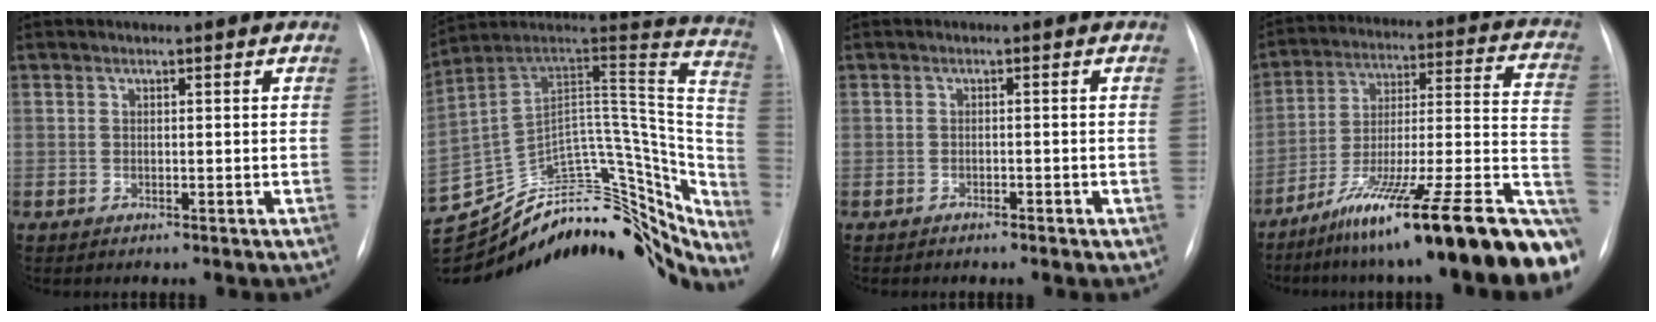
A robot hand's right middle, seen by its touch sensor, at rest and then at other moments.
{"total": 35.0, "force": [-28.7, 15.3, 13.0], "torque": [-0.181, 0.065, -0.364]}
{"total": 1.1, "force": [-0.8, 0.5, 0.7], "torque": [-0.015, 0.000, -0.010]}
{"total": 29.3, "force": [-20.3, 3.0, 20.9], "torque": [-0.209, 0.004, -0.317]}